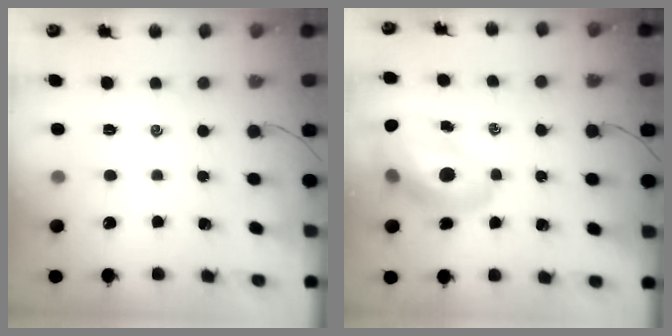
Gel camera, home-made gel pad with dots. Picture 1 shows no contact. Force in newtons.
{"total": 16.2, "press": 15.6, "slide": 4.5}